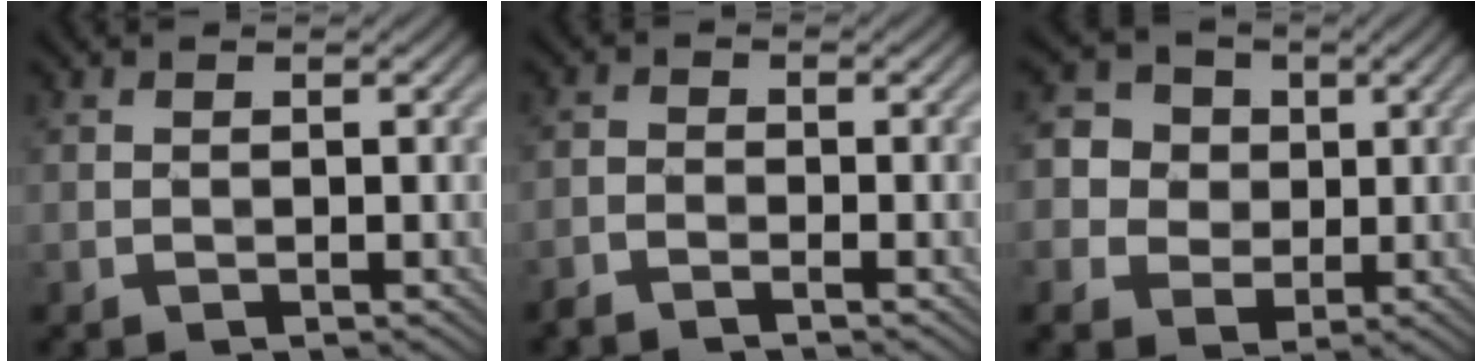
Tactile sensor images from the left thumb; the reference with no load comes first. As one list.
[{"total": 1.6, "force": [-1.4, 0.4, 0.6], "torque": [-0.021, 0.001, -0.034]}, {"total": 6.3, "force": [0.9, 5.8, 2.2], "torque": [-0.082, 0.016, 0.007]}]